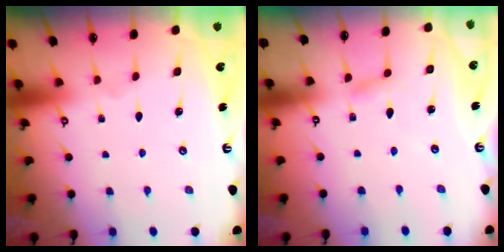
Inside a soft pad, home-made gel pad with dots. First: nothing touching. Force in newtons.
{"total": 2.4, "press": 2.4, "slide": 0.3}